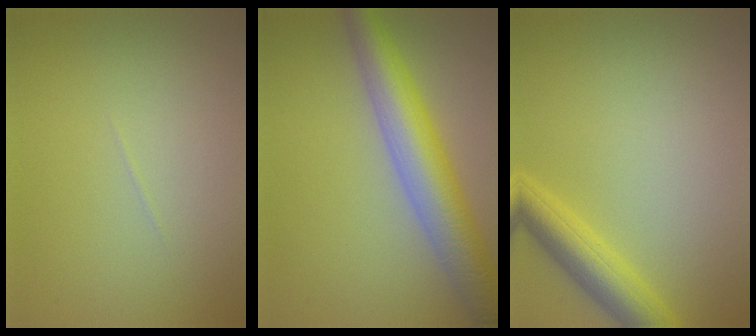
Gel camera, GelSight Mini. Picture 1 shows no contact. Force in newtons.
{"total": 6.9, "press": 6.9, "slide": 0.2}
{"total": 4.0, "press": 4.0, "slide": 0.1}